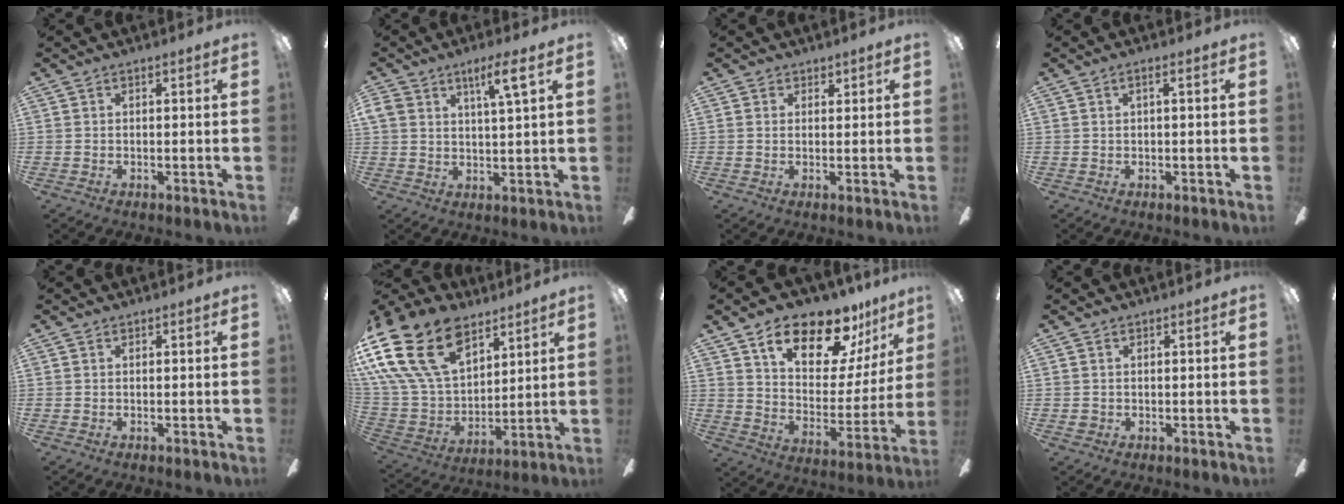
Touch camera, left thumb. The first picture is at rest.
{"total": 6.5, "force": [3.8, 1.9, 4.8], "torque": [-0.087, -0.011, 0.064]}
{"total": 1.4, "force": [1.0, 1.0, 0.1], "torque": [0.014, -0.004, 0.015]}
{"total": 1.2, "force": [0.1, 0.1, 1.2], "torque": [-0.021, 0.001, 0.001]}
{"total": 0.0}
{"total": 25.8, "force": [13.7, 16.1, 14.9], "torque": [-0.324, -0.070, 0.254]}
{"total": 18.9, "force": [13.8, 8.2, 10.1], "torque": [-0.163, -0.089, 0.236]}
{"total": 1.2, "force": [0.2, 1.1, 0.3], "torque": [-0.009, 0.004, 0.003]}